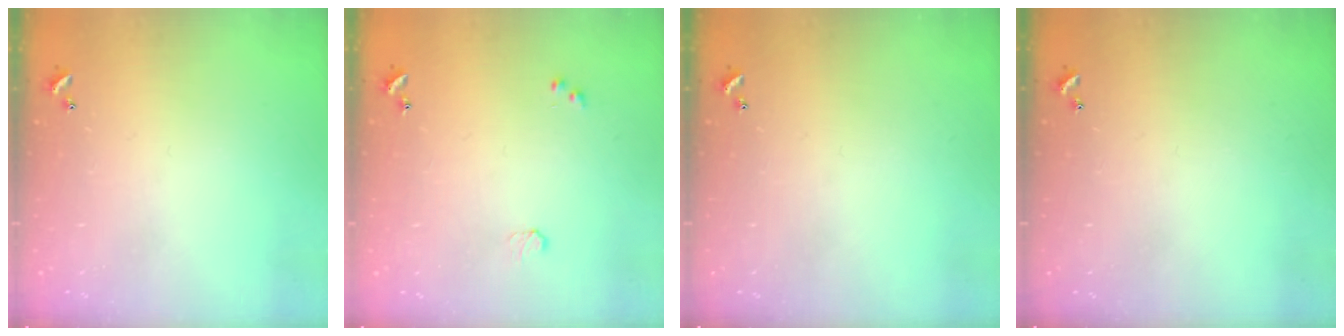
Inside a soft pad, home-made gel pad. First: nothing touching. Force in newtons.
{"total": 1.8, "press": 1.8, "slide": 0.4}
{"total": 0.0}
{"total": 0.0}